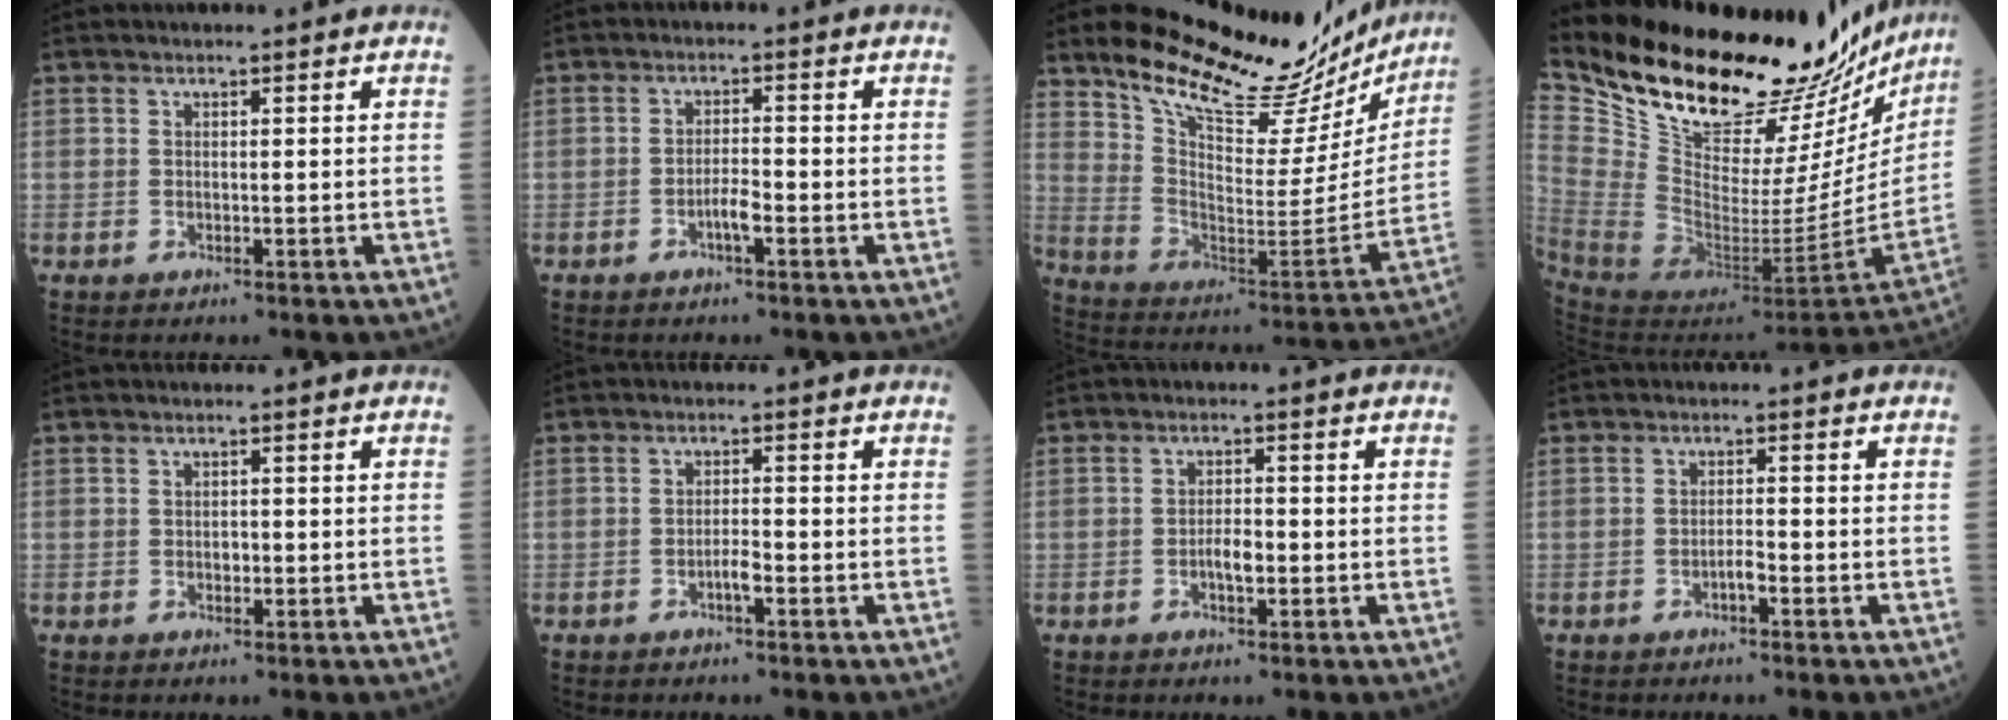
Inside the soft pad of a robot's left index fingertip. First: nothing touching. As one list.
[{"total": 2.5, "force": [-1.5, 0.4, 2.0], "torque": [-0.035, 0.000, -0.030]}, {"total": 23.7, "force": [21.3, 6.0, 8.5], "torque": [-0.133, -0.054, 0.303]}, {"total": 34.1, "force": [29.8, 8.4, 14.1], "torque": [-0.242, -0.104, 0.422]}, {"total": 1.0, "force": [-0.4, 0.7, 0.7], "torque": [-0.010, 0.001, -0.009]}, {"total": 1.9, "force": [-1.2, 0.3, 1.5], "torque": [-0.023, 0.001, -0.024]}, {"total": 2.6, "force": [-1.0, 1.0, 2.2], "torque": [-0.039, 0.002, -0.018]}, {"total": 1.6, "force": [-1.1, 0.2, 1.1], "torque": [-0.016, 0.001, -0.021]}]